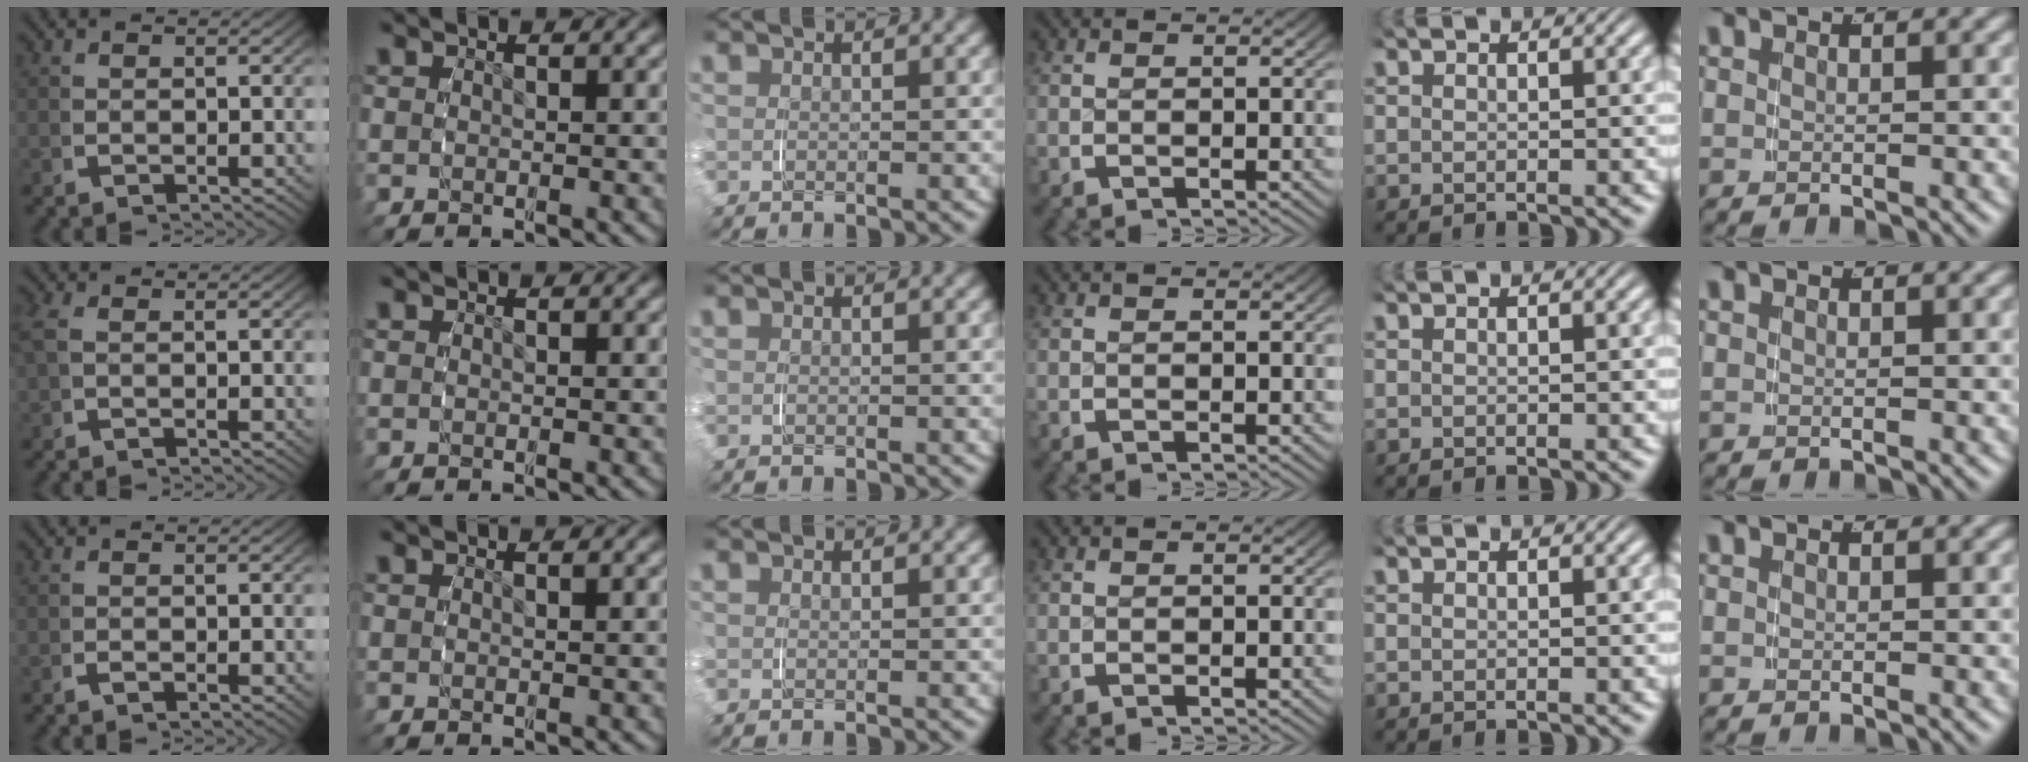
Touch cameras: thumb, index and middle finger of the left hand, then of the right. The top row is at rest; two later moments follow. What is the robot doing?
{"motion": "grasp_and_lifting", "object": "pen bag"}